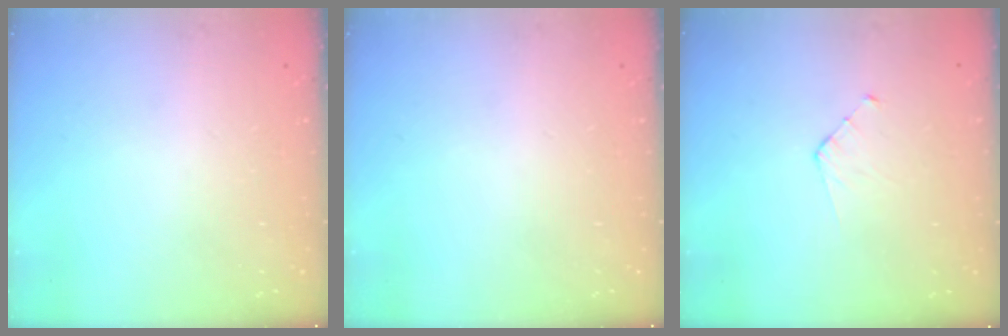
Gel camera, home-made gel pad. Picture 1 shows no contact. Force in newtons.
{"total": 0.0}
{"total": 3.2, "press": 3.1, "slide": 0.3}